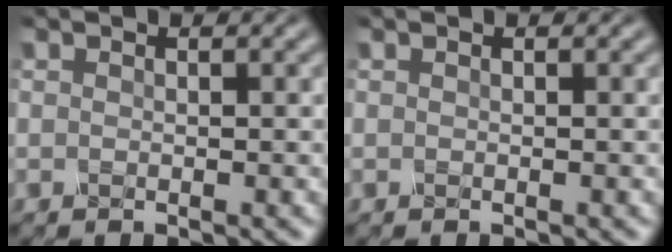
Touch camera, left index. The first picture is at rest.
{"total": 0.0}